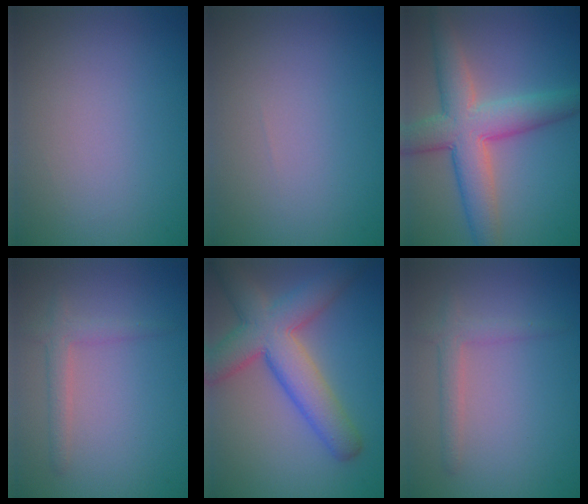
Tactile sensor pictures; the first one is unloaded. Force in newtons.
{"total": 0.0}
{"total": 7.2, "press": 7.2, "slide": 0.2}
{"total": 2.0, "press": 1.9, "slide": 0.1}
{"total": 7.8, "press": 7.8, "slide": 0.3}
{"total": 2.0, "press": 1.9, "slide": 0.1}